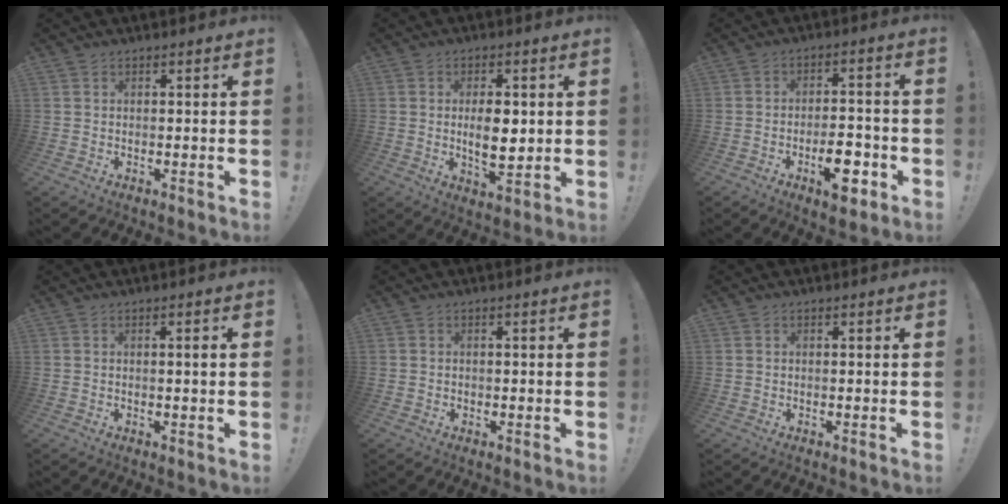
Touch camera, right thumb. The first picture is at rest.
{"total": 8.6, "force": [0.5, 4.1, 7.5], "torque": [-0.115, -0.015, 0.001]}
{"total": 9.9, "force": [-4.4, 4.4, 7.8], "torque": [-0.115, 0.020, -0.075]}
{"total": 1.9, "force": [0.3, -0.1, 1.8], "torque": [-0.026, -0.003, 0.001]}
{"total": 0.6, "force": [-0.4, 0.5, 0.0], "torque": [0.002, 0.002, -0.007]}
{"total": 0.0}